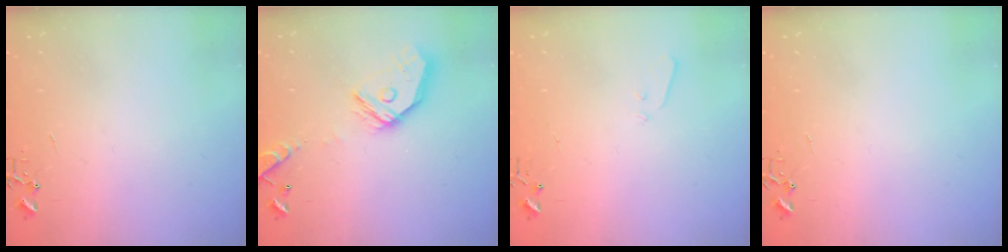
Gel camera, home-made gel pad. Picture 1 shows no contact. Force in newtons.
{"total": 16.2, "press": 16.1, "slide": 2.1}
{"total": 3.3, "press": 3.2, "slide": 0.5}
{"total": 0.0}